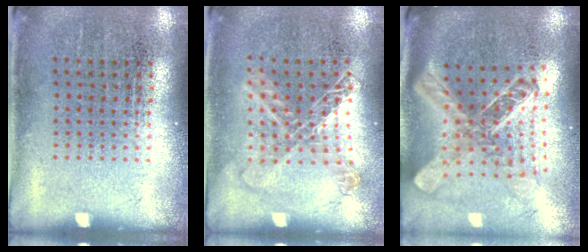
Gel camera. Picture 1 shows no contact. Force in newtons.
{"total": 1.3, "press": 1.2, "slide": 0.5}
{"total": 2.6, "press": 1.9, "slide": 1.7}